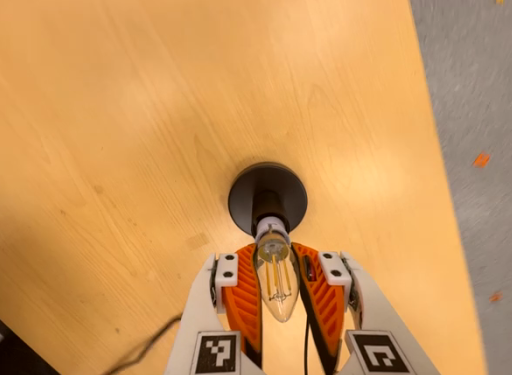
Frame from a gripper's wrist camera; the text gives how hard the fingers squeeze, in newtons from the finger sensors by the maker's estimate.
{"total": 20.1, "left": 19.3, "right": 20.8}